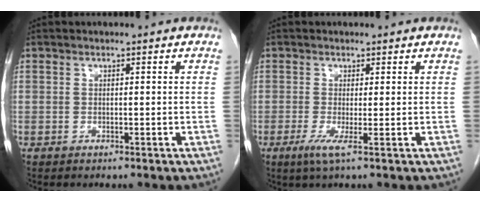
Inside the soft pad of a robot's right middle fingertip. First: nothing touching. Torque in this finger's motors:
{"motor_torque": [0.42, -0.48, 0.22, 0.05]}